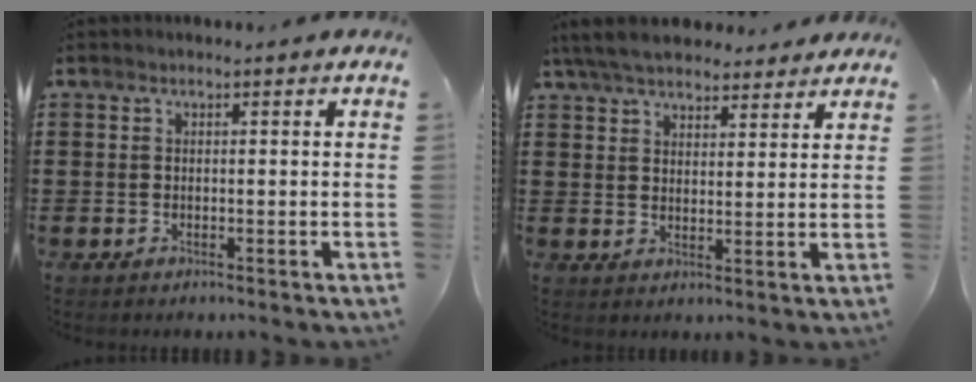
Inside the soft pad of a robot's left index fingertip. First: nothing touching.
{"total": 6.3, "force": [5.7, 1.6, 2.2], "torque": [-0.060, -0.011, 0.107]}